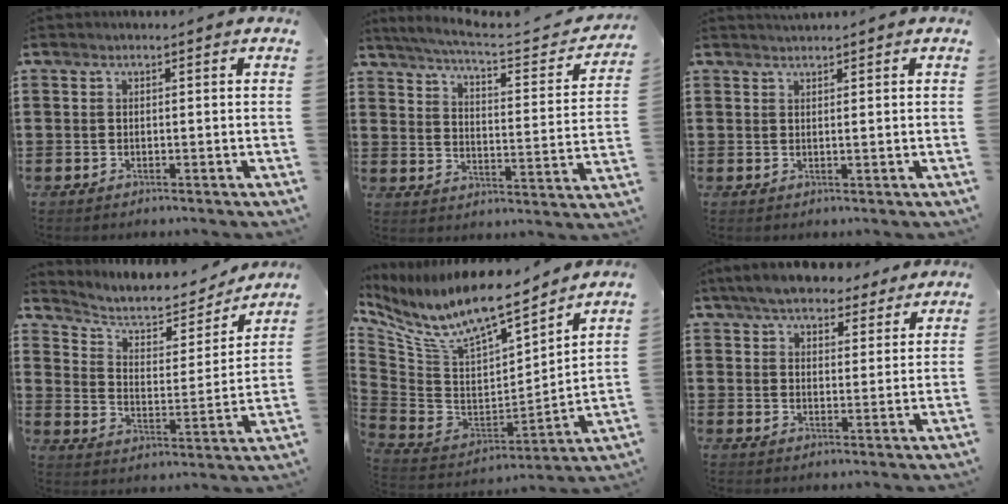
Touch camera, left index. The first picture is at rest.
{"total": 4.8, "force": [4.2, -0.2, 2.3], "torque": [-0.067, -0.032, 0.062]}
{"total": 1.1, "force": [1.0, -0.1, 0.5], "torque": [-0.009, 0.000, 0.019]}
{"total": 6.1, "force": [5.0, 2.6, 2.3], "torque": [-0.064, -0.029, 0.081]}
{"total": 11.3, "force": [9.1, 2.4, 6.2], "torque": [-0.159, -0.069, 0.159]}
{"total": 6.4, "force": [5.7, 1.9, 2.1], "torque": [-0.061, -0.005, 0.107]}